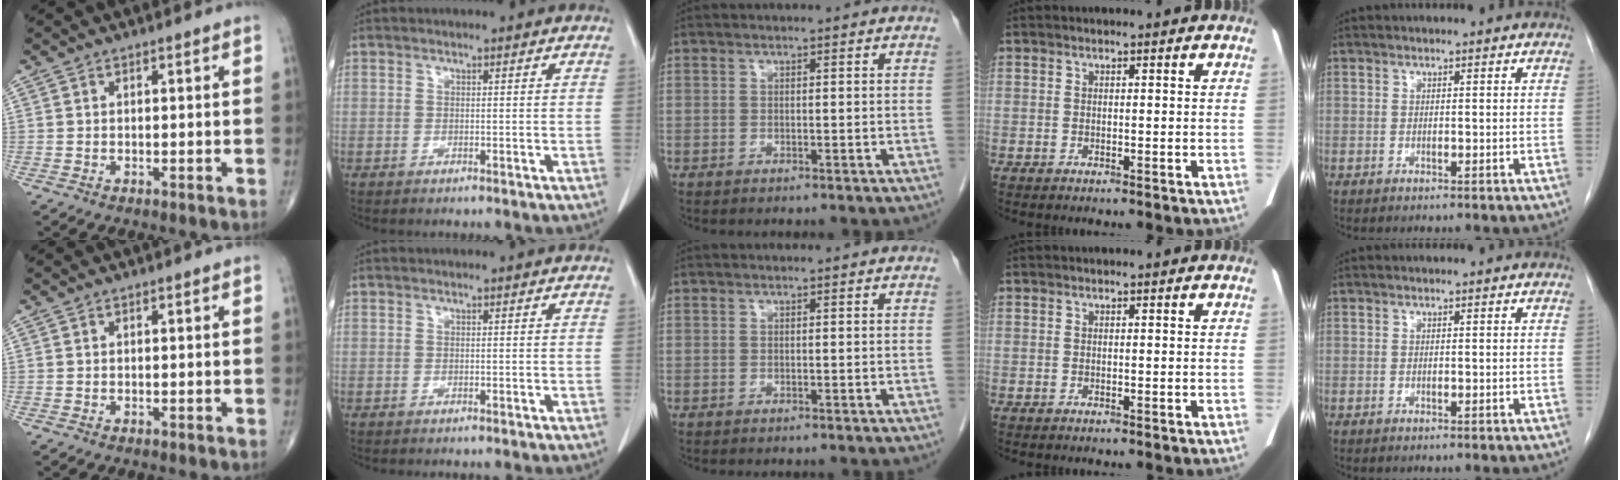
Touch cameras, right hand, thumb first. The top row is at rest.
{}